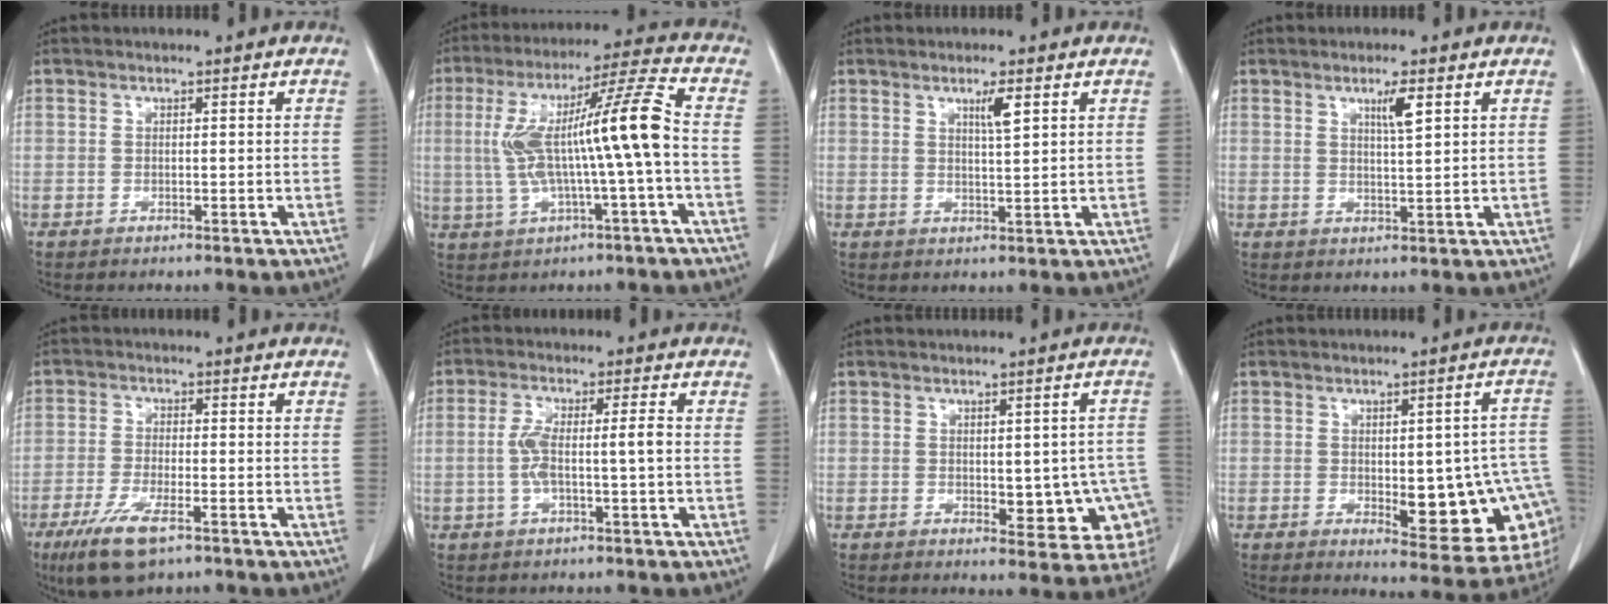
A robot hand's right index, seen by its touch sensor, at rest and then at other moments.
{"total": 14.1, "force": [-0.4, 0.0, 14.1], "torque": [-0.259, 0.026, -0.010]}
{"total": 2.9, "force": [1.5, 0.0, 2.5], "torque": [-0.046, -0.004, 0.027]}
{"total": 3.3, "force": [1.7, 0.0, 2.9], "torque": [-0.052, -0.004, 0.029]}
{"total": 7.9, "force": [-4.7, 1.9, 6.1], "torque": [-0.123, -0.019, -0.079]}
{"total": 5.3, "force": [-0.6, 0.5, 5.2], "torque": [-0.113, 0.015, -0.009]}
{"total": 10.0, "force": [-2.1, 4.6, 8.6], "torque": [-0.081, 0.011, -0.016]}
{"total": 15.4, "force": [-2.9, 5.2, 14.2], "torque": [-0.114, 0.018, -0.014]}